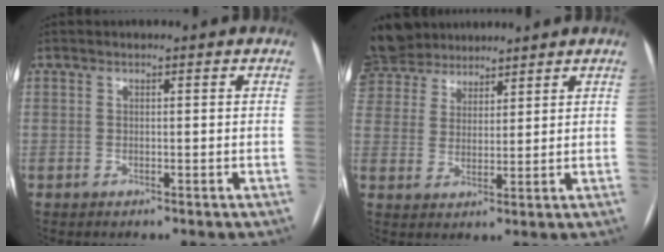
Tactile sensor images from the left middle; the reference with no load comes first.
{"total": 15.0, "force": [12.1, 7.9, 3.7], "torque": [-0.118, 0.044, 0.232]}